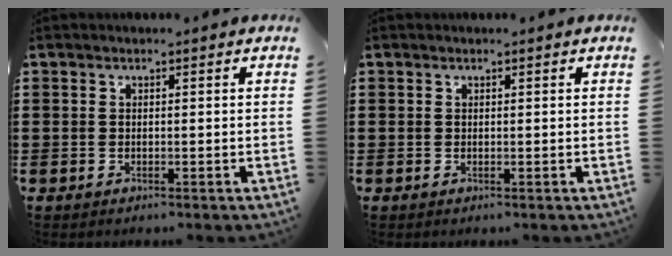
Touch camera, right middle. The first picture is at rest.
{"total": 0.0}